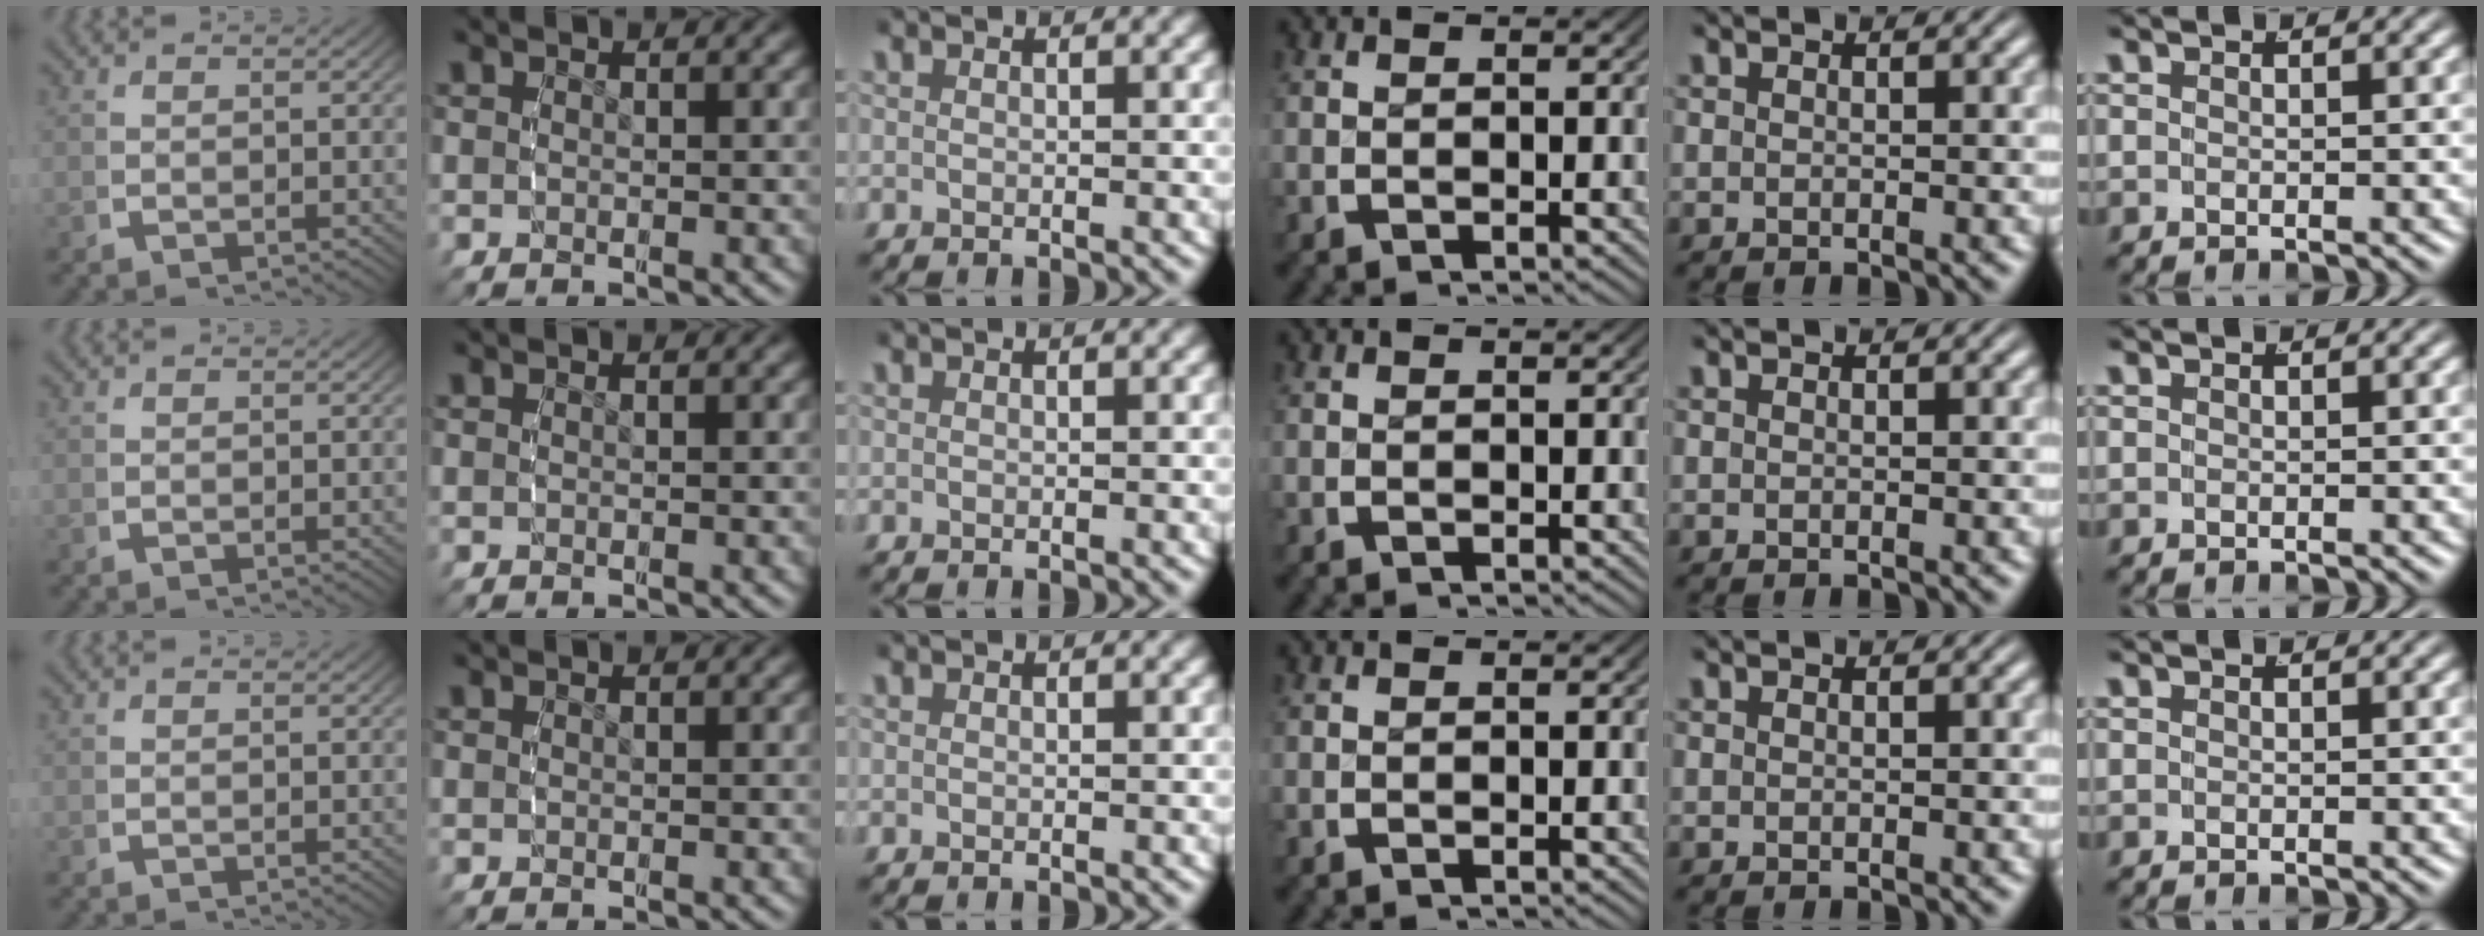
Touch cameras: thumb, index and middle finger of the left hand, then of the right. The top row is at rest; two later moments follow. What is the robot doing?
{"motion": "grasp_and_lifting", "object": "ethernet cable"}